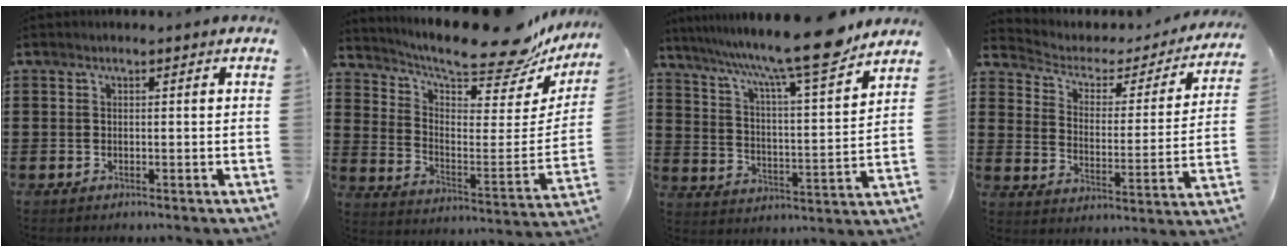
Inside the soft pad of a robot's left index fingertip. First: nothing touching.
{"total": 11.0, "force": [9.6, 1.3, 5.3], "torque": [-0.111, -0.078, 0.155]}
{"total": 11.9, "force": [10.0, -0.1, 6.5], "torque": [-0.143, -0.065, 0.159]}
{"total": 3.0, "force": [1.9, 1.9, 1.1], "torque": [-0.039, -0.013, 0.024]}